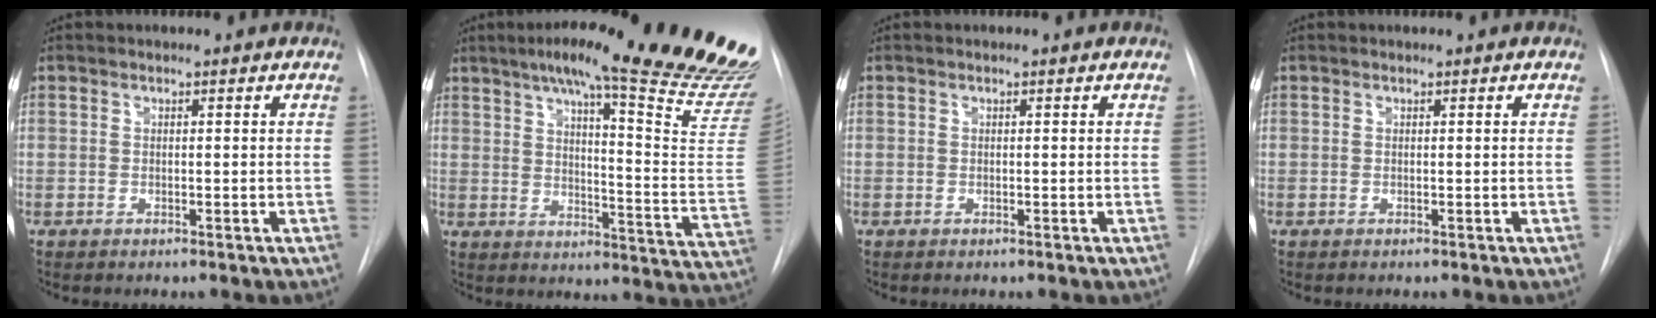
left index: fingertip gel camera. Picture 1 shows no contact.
{"total": 27.9, "force": [22.9, 1.1, 15.9], "torque": [-0.189, -0.081, 0.281]}
{"total": 0.0}
{"total": 0.0}